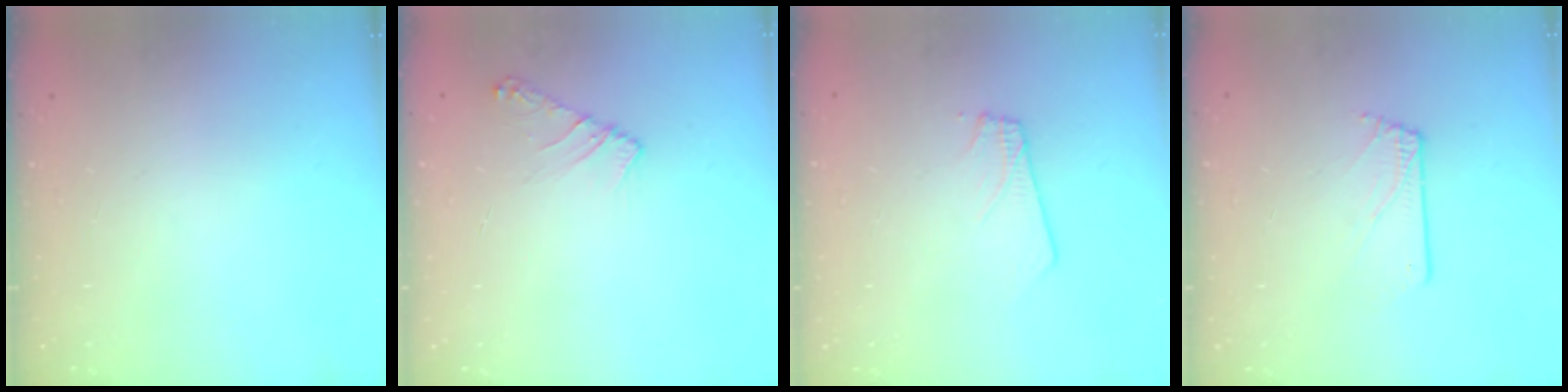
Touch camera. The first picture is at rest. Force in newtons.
{"total": 5.9, "press": 5.8, "slide": 1.0}
{"total": 2.9, "press": 2.8, "slide": 0.3}
{"total": 1.1, "press": 1.1, "slide": 0.2}